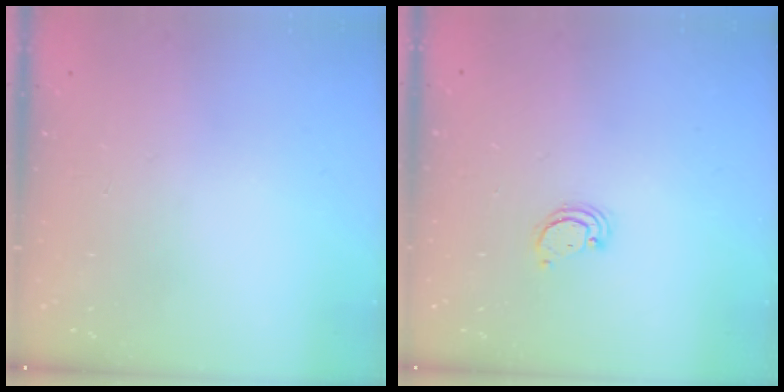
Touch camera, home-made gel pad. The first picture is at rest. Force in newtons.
{"total": 2.4, "press": 2.4, "slide": 0.2}